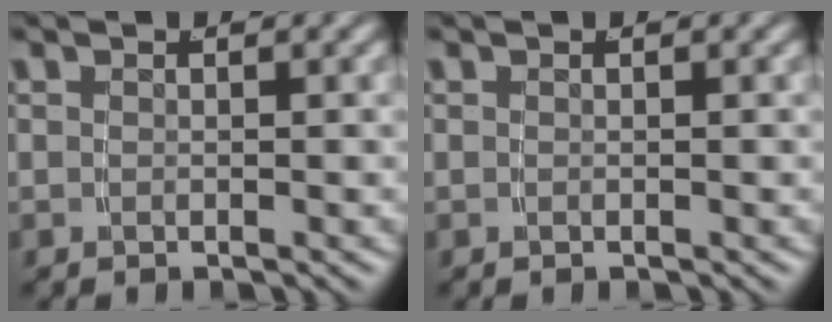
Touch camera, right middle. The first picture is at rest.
{"total": 0.0}